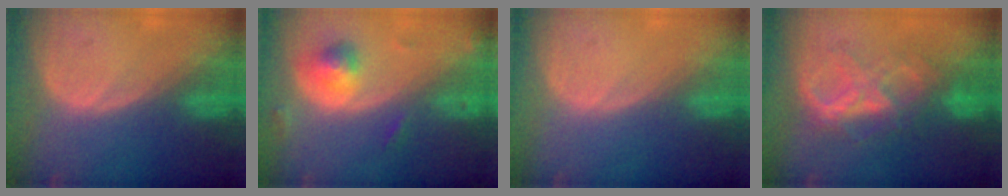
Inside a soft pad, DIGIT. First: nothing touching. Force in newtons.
{"total": 4.6, "press": 4.6, "slide": 0.3}
{"total": 0.0}
{"total": 7.3, "press": 7.3, "slide": 0.3}